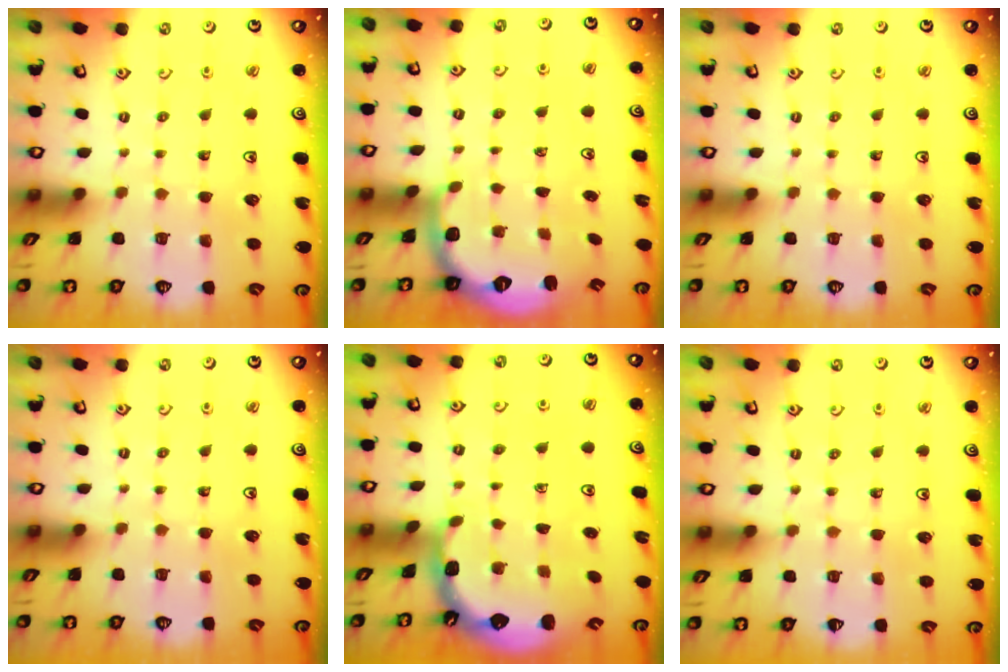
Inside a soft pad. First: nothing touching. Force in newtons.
{"total": 2.3, "press": 1.7, "slide": 1.6}
{"total": 0.0}
{"total": 0.0}
{"total": 1.3, "press": 1.3, "slide": 0.1}
{"total": 3.0, "press": 2.9, "slide": 0.6}